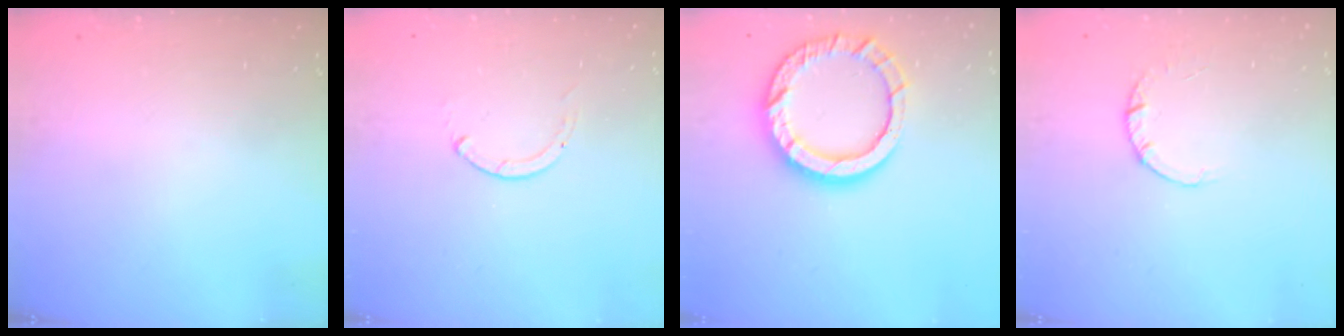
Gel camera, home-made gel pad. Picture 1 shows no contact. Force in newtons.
{"total": 0.0}
{"total": 14.1, "press": 14.1, "slide": 1.3}
{"total": 1.8, "press": 1.8, "slide": 0.1}